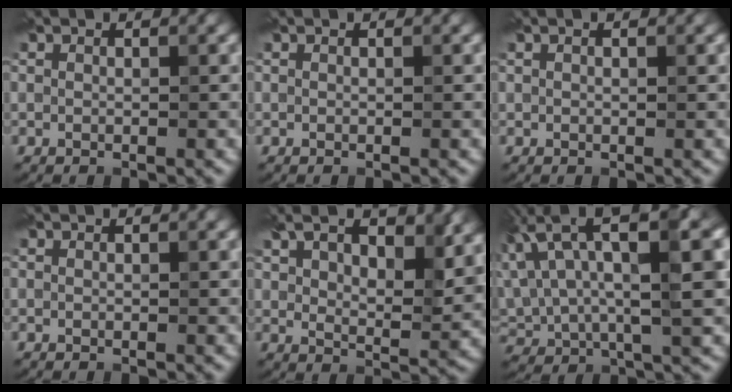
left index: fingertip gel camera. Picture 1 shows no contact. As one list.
[{"total": 0.0}, {"total": 0.6, "force": [0.3, 0.2, 0.5], "torque": [-0.012, 0.000, 0.002]}, {"total": 0.0}, {"total": 11.2, "force": [5.7, 5.4, 8.0], "torque": [-0.129, 0.016, 0.084]}, {"total": 13.2, "force": [5.9, 4.5, 10.9], "torque": [-0.224, 0.029, 0.106]}]